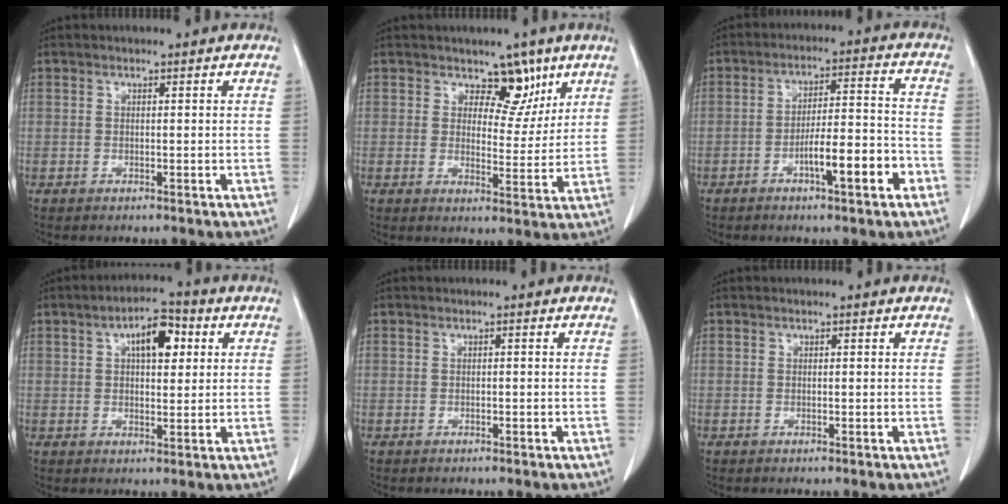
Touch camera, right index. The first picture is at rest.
{"total": 6.0, "force": [3.7, 3.6, 3.0], "torque": [-0.022, -0.006, 0.052]}
{"total": 9.6, "force": [-4.4, 1.2, 8.4], "torque": [-0.134, 0.014, -0.066]}
{"total": 7.2, "force": [2.4, 3.0, 6.1], "torque": [-0.096, 0.016, 0.035]}
{"total": 0.0}
{"total": 0.0}